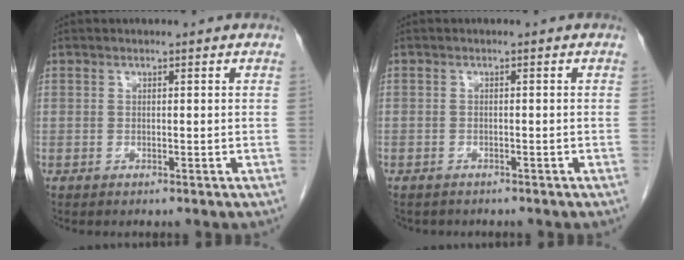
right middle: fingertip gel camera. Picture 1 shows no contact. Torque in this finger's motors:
{"motor_torque": [1.86, -0.28, 0.76, -0.04]}